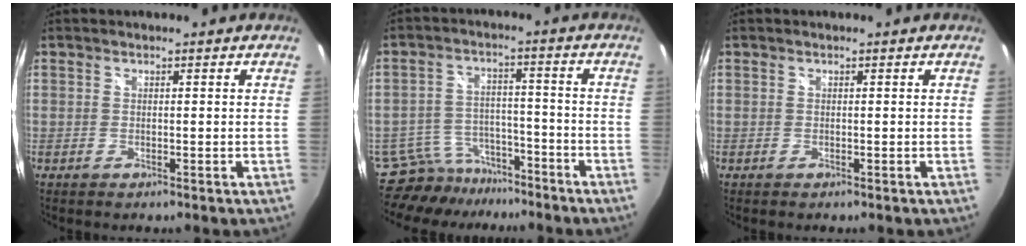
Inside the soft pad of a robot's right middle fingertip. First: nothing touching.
{"total": 10.9, "force": [-9.7, 4.8, 1.4], "torque": [-0.051, 0.019, -0.146]}
{"total": 0.0}